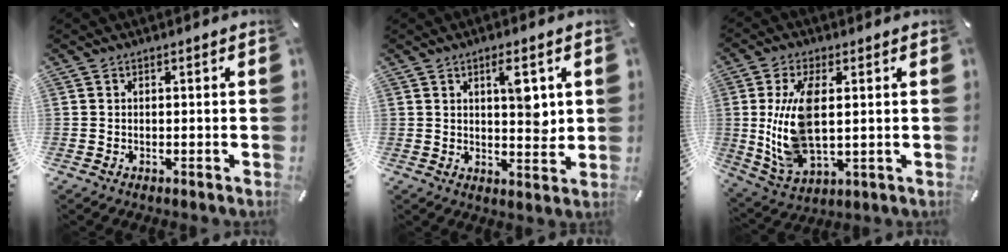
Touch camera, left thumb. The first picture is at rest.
{"total": 7.4, "force": [2.7, 3.0, 6.2], "torque": [-0.077, -0.017, 0.036]}
{"total": 13.4, "force": [1.7, 6.4, 11.7], "torque": [-0.270, -0.015, 0.030]}